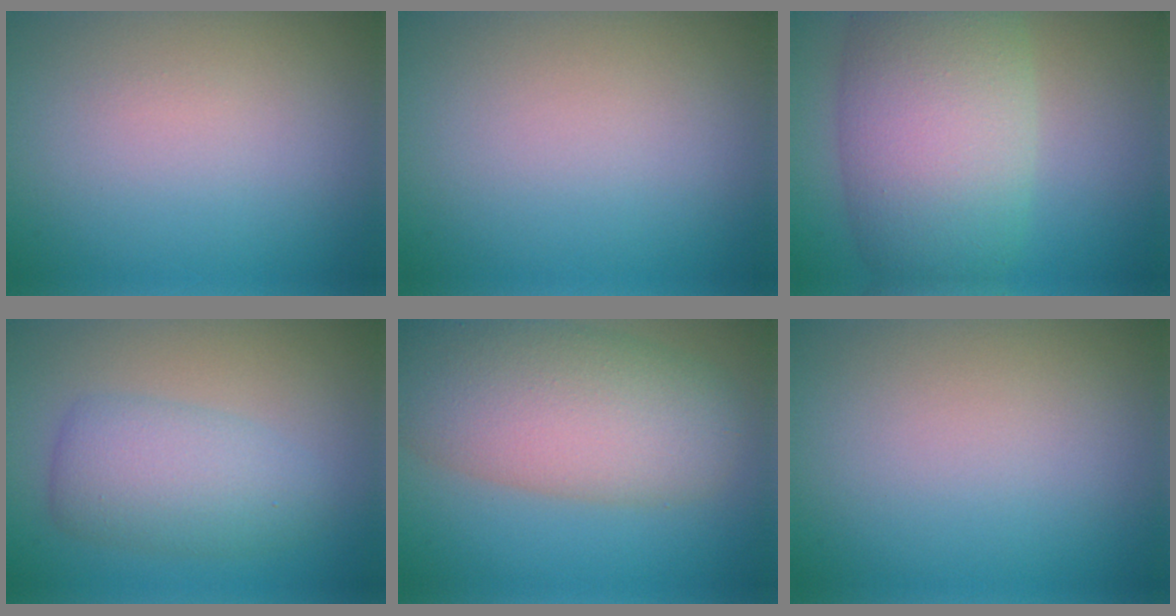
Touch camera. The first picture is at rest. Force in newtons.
{"total": 0.0}
{"total": 10.3, "press": 10.3, "slide": 0.4}
{"total": 4.7, "press": 4.7, "slide": 0.1}
{"total": 9.4, "press": 9.4, "slide": 0.6}
{"total": 0.0}